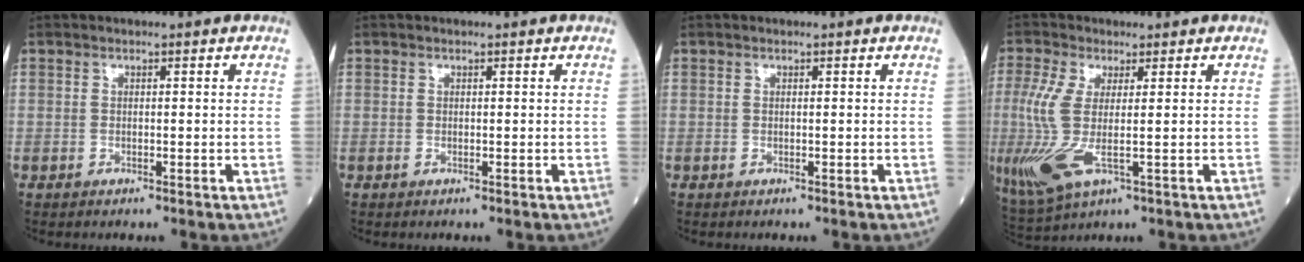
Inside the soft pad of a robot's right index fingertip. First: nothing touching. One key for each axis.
{"total": 0.0}
{"total": 0.0}
{"total": 8.7, "fx": -1.2, "fy": 2.0, "fz": 8.4, "tx": -0.210, "ty": -0.024, "tz": -0.020}